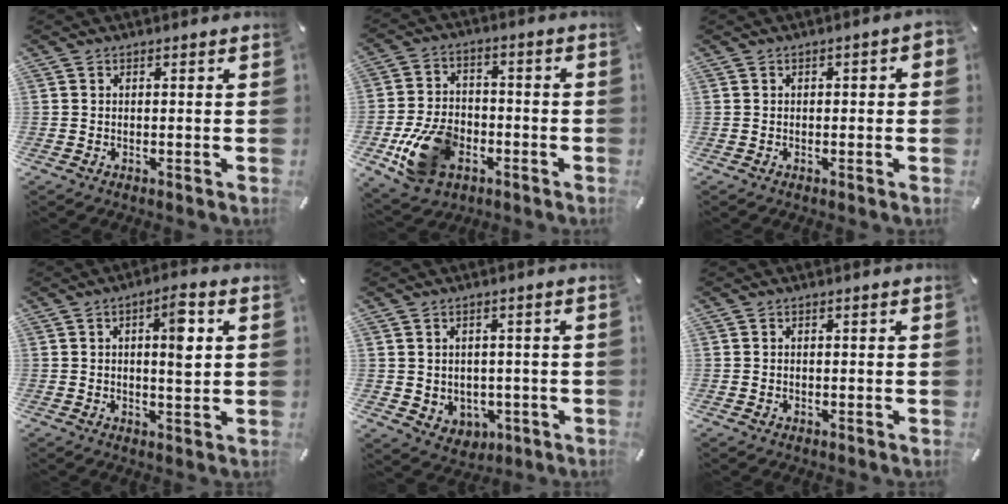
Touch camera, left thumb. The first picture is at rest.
{"total": 14.1, "force": [-5.1, 10.0, 8.5], "torque": [-0.168, 0.028, -0.085]}
{"total": 1.5, "force": [-0.5, 0.8, 1.1], "torque": [-0.019, 0.005, -0.010]}
{"total": 7.4, "force": [1.7, 2.3, 6.8], "torque": [-0.101, -0.006, 0.021]}
{"total": 4.5, "force": [1.1, 4.4, 0.4], "torque": [-0.004, -0.011, 0.022]}
{"total": 0.6, "force": [-0.1, 0.5, 0.3], "torque": [-0.005, 0.003, -0.003]}